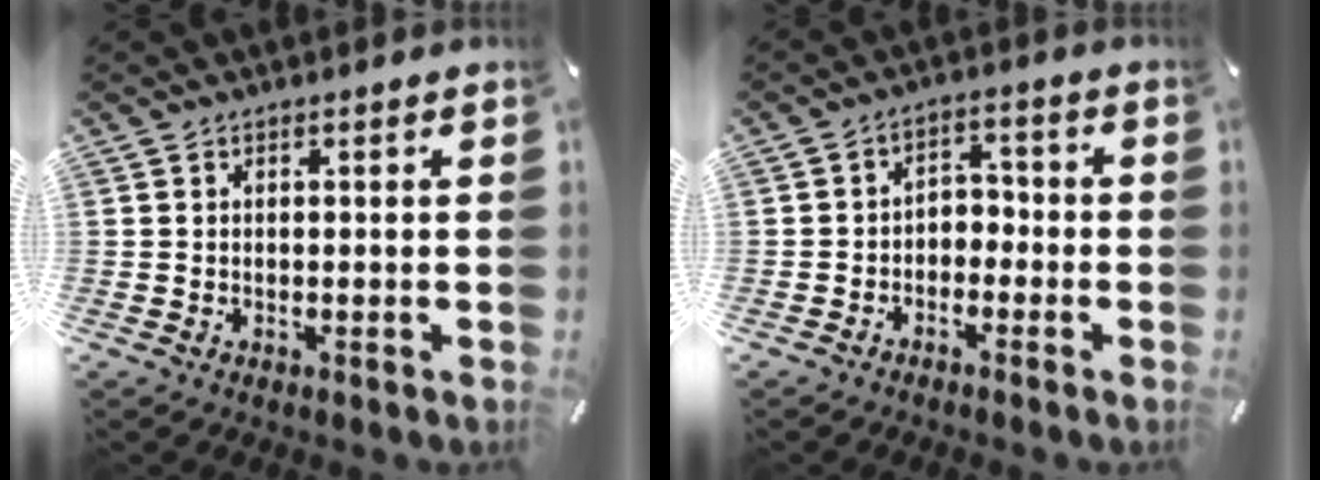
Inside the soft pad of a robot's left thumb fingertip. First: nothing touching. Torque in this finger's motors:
{"motor_torque": [-0.24, 0.38, 0.09, -0.05, 0.07]}